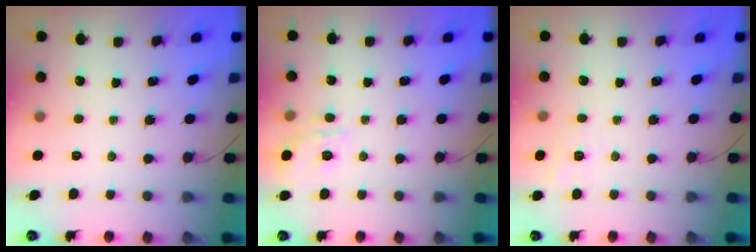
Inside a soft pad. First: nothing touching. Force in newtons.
{"total": 8.9, "press": 8.9, "slide": 0.6}
{"total": 7.8, "press": 7.6, "slide": 1.7}